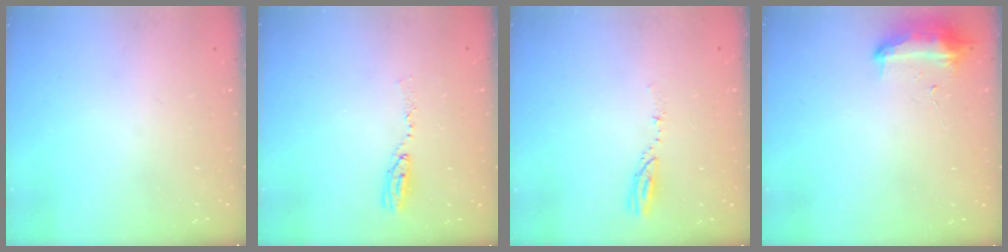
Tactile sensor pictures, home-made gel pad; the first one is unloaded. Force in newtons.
{"total": 5.6, "press": 5.6, "slide": 0.4}
{"total": 3.3, "press": 3.3, "slide": 0.3}
{"total": 8.7, "press": 8.7, "slide": 0.3}